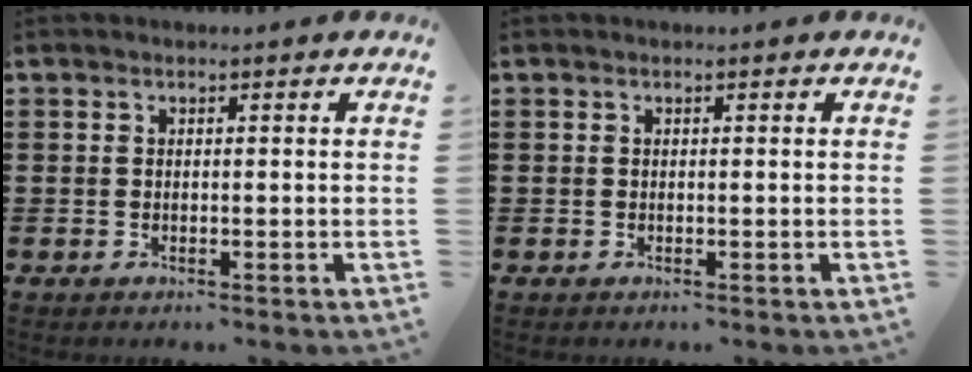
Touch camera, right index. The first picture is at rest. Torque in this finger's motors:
{"motor_torque": [-0.04, 0.05, 0.00, 0.00]}